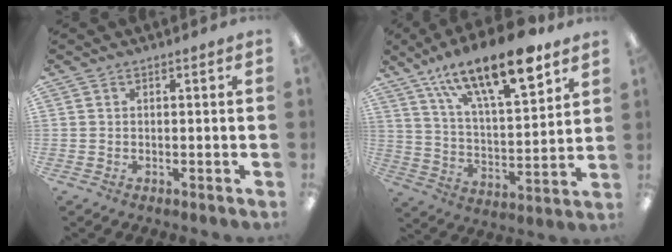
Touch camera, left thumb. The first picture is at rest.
{"total": 20.6, "force": [14.3, 6.4, 13.3], "torque": [-0.209, -0.085, 0.236]}